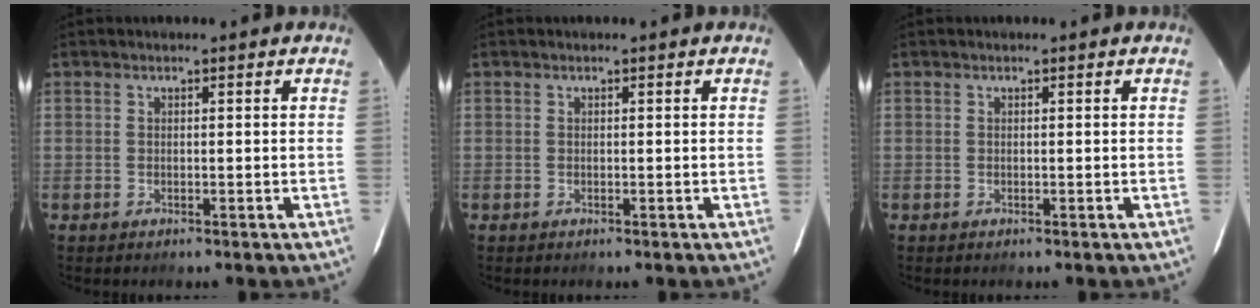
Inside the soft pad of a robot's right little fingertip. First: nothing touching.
{"total": 0.0}
{"total": 0.0}